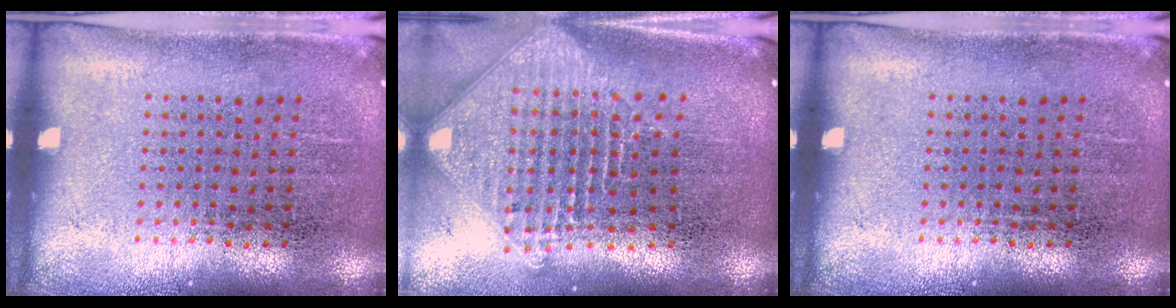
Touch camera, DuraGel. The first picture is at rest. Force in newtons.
{"total": 2.5, "press": 1.8, "slide": 1.6}
{"total": 0.0}